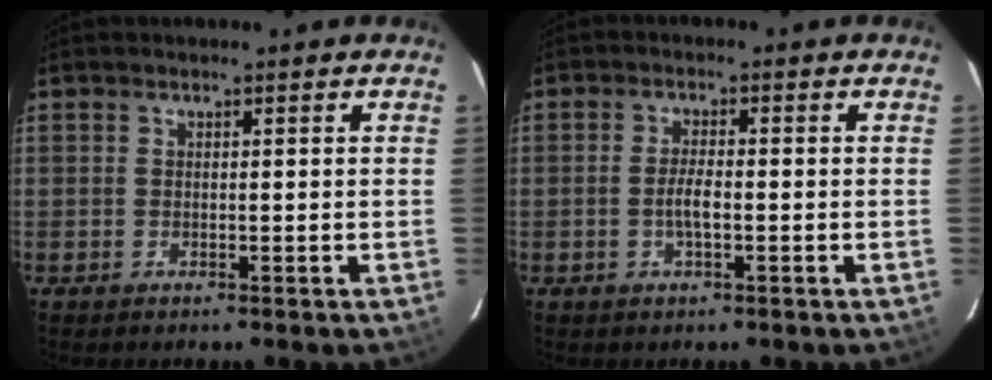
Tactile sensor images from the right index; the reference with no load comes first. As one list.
[{"total": 3.1, "force": [-0.9, 0.8, 2.9], "torque": [-0.057, -0.001, -0.015]}]